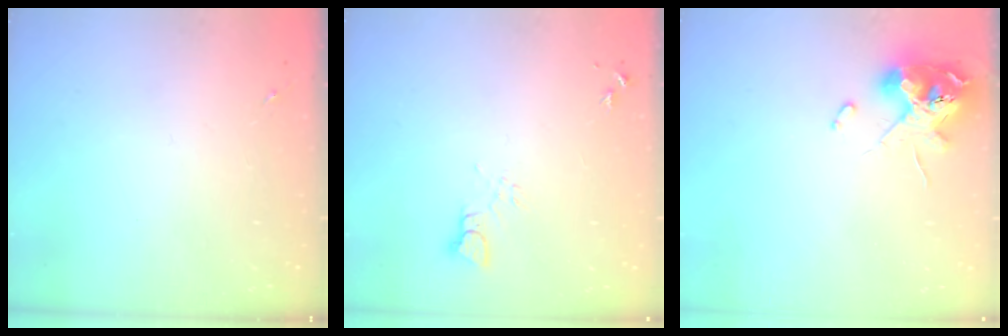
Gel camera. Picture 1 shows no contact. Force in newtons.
{"total": 4.4, "press": 4.4, "slide": 0.4}
{"total": 11.9, "press": 11.8, "slide": 1.5}